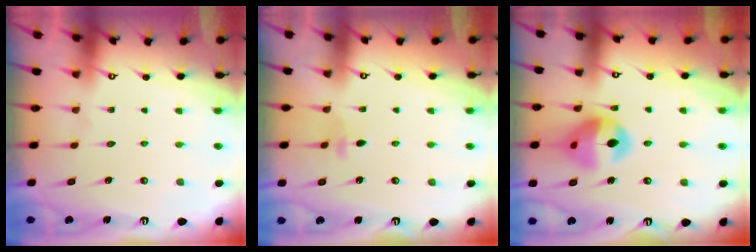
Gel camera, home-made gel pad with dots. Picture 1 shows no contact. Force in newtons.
{"total": 3.1, "press": 3.1, "slide": 0.6}
{"total": 14.1, "press": 14.0, "slide": 1.5}